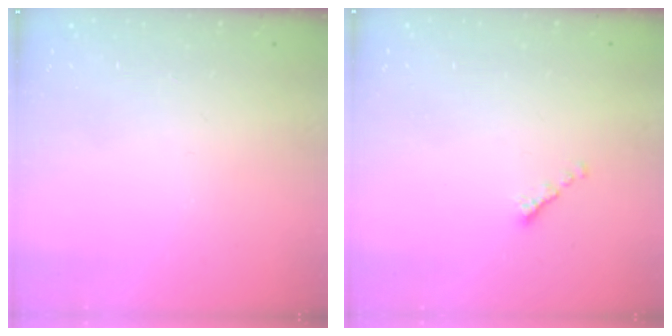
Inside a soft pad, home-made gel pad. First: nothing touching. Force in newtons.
{"total": 0.0}